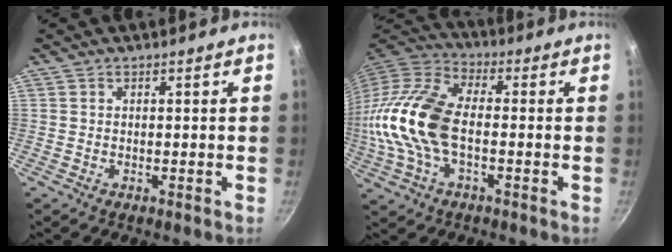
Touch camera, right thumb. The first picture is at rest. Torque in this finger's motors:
{"motor_torque": [2.40, 2.61, 0.99, -0.60, 0.66]}